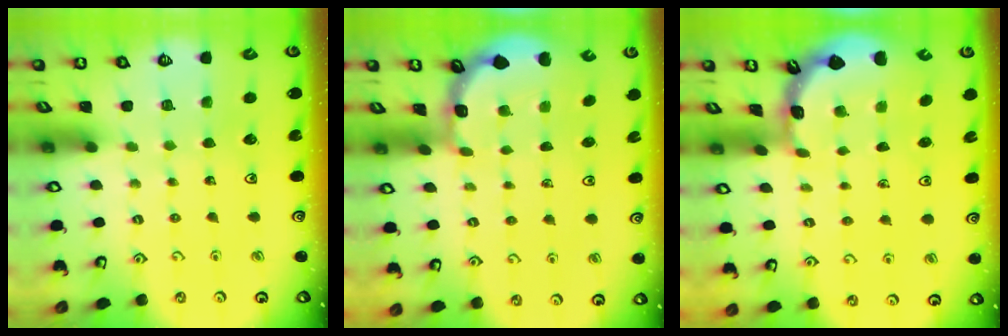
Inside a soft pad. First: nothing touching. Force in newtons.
{"total": 2.1, "press": 2.1, "slide": 0.2}
{"total": 1.7, "press": 1.7, "slide": 0.1}